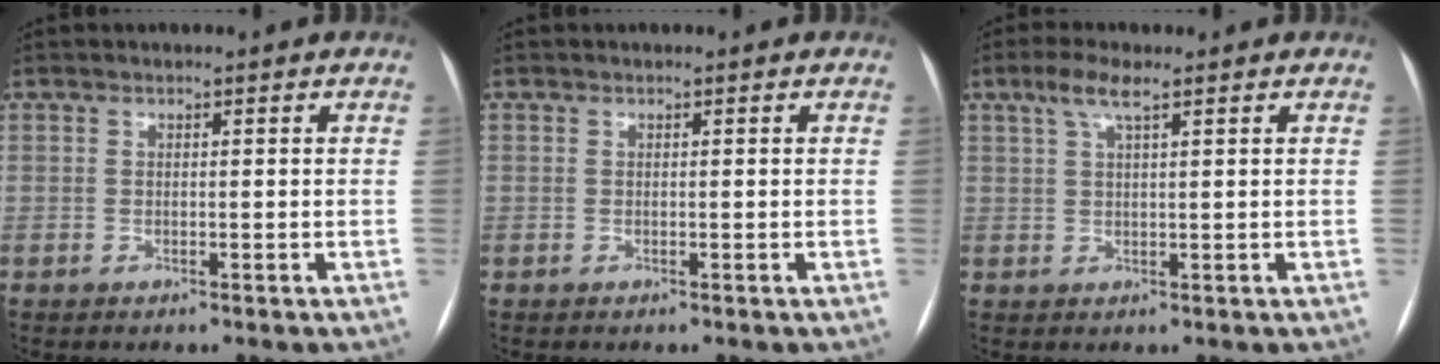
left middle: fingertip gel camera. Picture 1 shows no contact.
{"total": 0.0}
{"total": 3.7, "force": [2.2, 0.4, 2.9], "torque": [-0.064, 0.011, 0.046]}